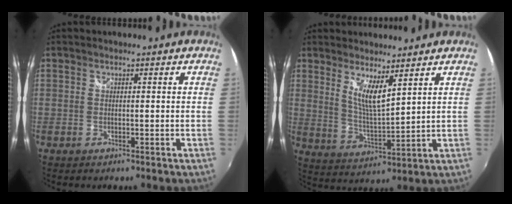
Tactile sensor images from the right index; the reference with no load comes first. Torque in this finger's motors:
{"motor_torque": [-0.04, 0.12, 0.06, 0.03]}